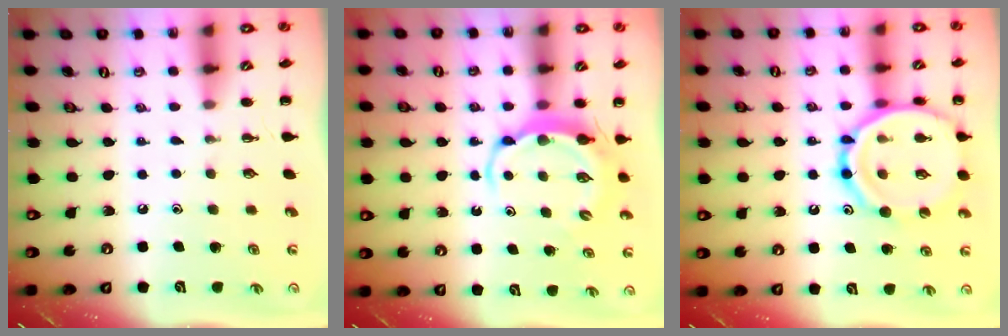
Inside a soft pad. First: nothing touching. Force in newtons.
{"total": 5.4, "press": 5.3, "slide": 0.5}
{"total": 19.4, "press": 19.2, "slide": 2.5}